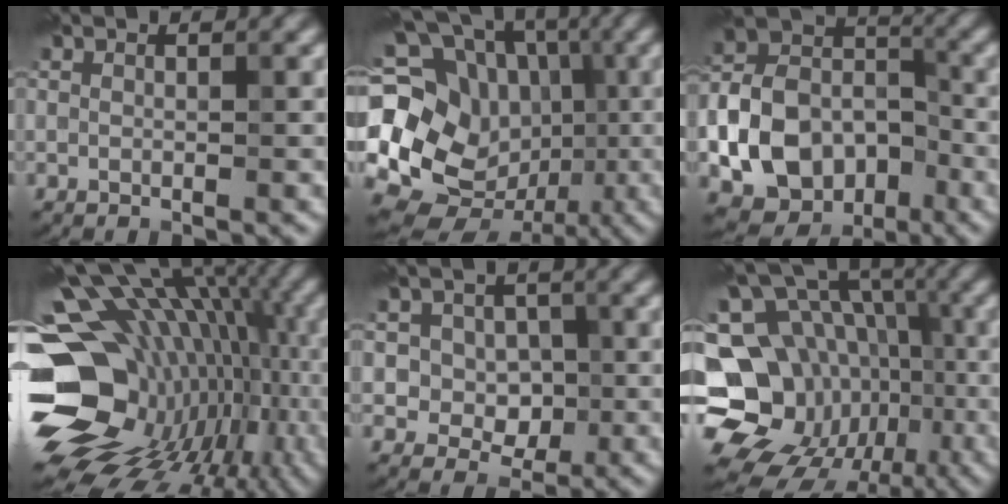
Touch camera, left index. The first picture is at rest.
{"total": 20.3, "force": [-0.9, 17.9, 9.6], "torque": [-0.209, 0.033, -0.037]}
{"total": 11.2, "force": [-3.9, 8.3, 6.4], "torque": [-0.123, -0.001, -0.076]}
{"total": 18.7, "force": [-2.6, 13.2, 12.9], "torque": [-0.209, -0.003, -0.018]}
{"total": 4.3, "force": [0.3, 3.8, 1.9], "torque": [-0.012, 0.008, -0.009]}
{"total": 19.9, "force": [-6.6, 16.8, 8.3], "torque": [-0.171, 0.002, -0.112]}